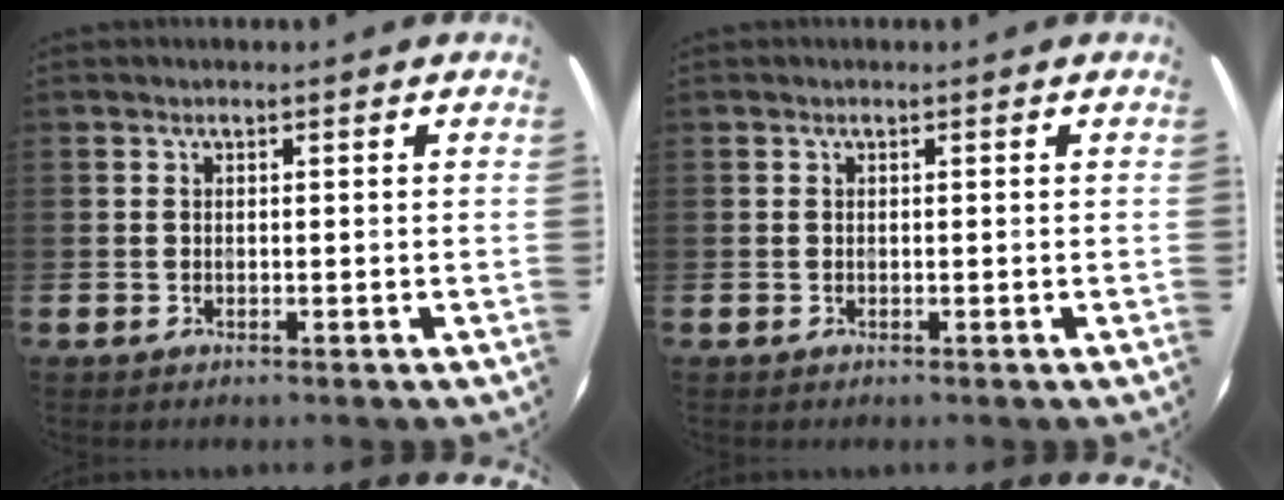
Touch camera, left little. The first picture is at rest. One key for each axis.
{"total": 0.0}